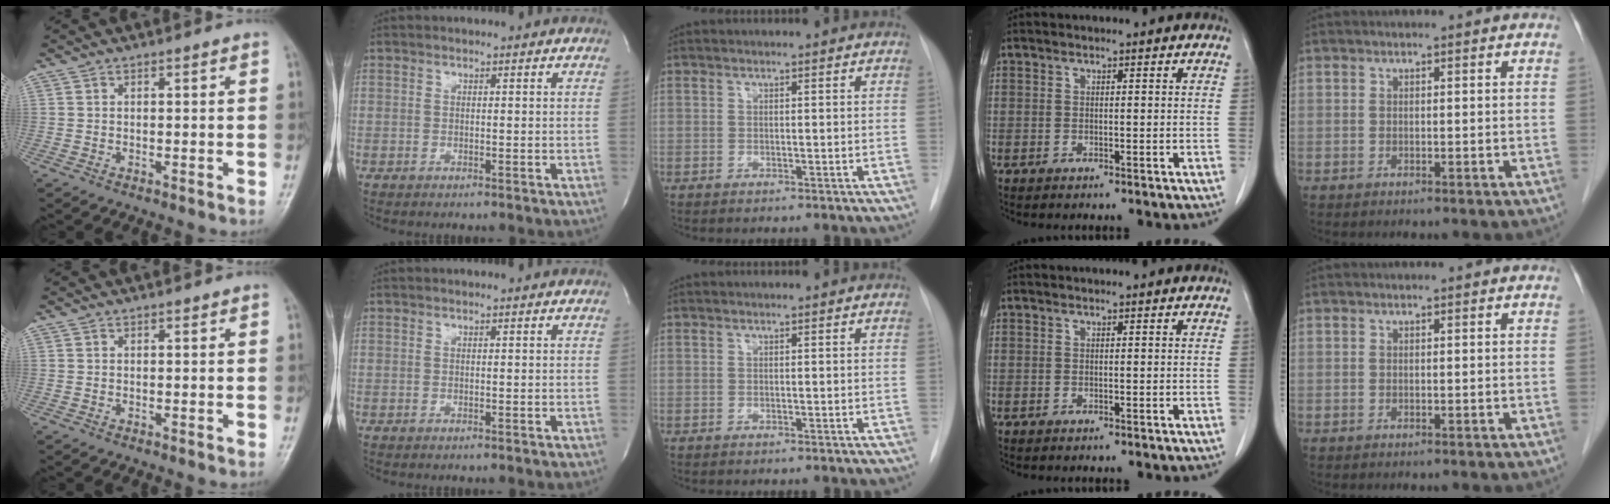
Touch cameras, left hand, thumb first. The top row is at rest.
{}